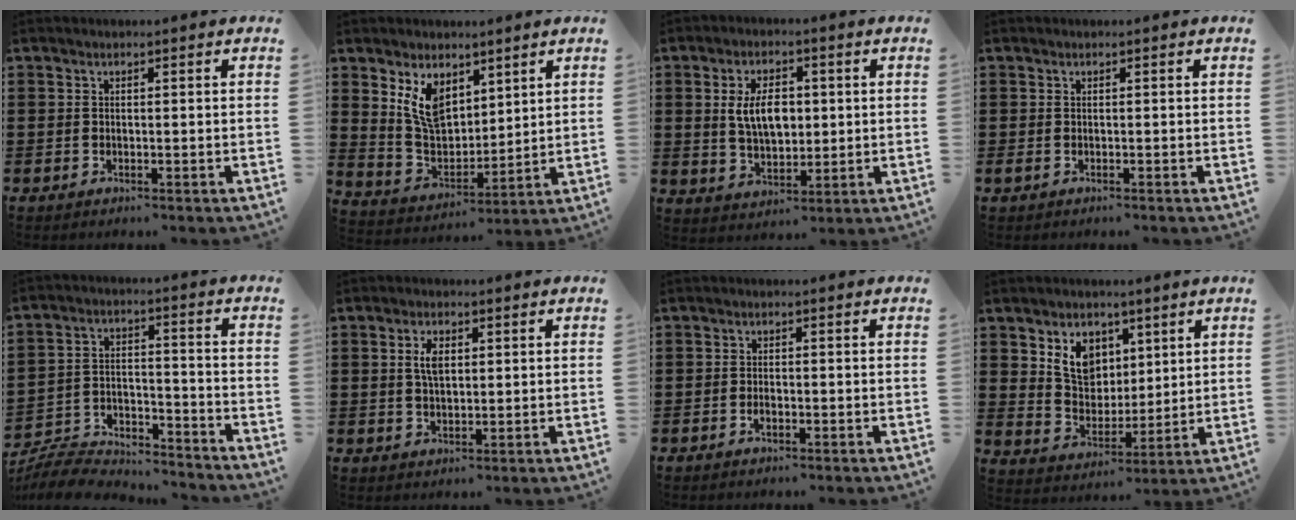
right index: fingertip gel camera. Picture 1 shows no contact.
{"total": 7.6, "force": [4.6, 4.5, 4.1], "torque": [-0.108, -0.008, 0.085]}
{"total": 6.7, "force": [0.8, 3.8, 5.4], "torque": [-0.105, 0.004, 0.006]}
{"total": 0.0}
{"total": 7.0, "force": [-6.8, 1.4, 1.1], "torque": [-0.033, 0.008, -0.138]}
{"total": 3.7, "force": [1.0, 1.8, 3.0], "torque": [-0.065, 0.010, 0.016]}
{"total": 1.1, "force": [-0.5, 0.5, 0.8], "torque": [-0.016, -0.004, -0.009]}
{"total": 7.0, "force": [3.7, 5.4, 2.4], "torque": [-0.067, 0.007, 0.068]}